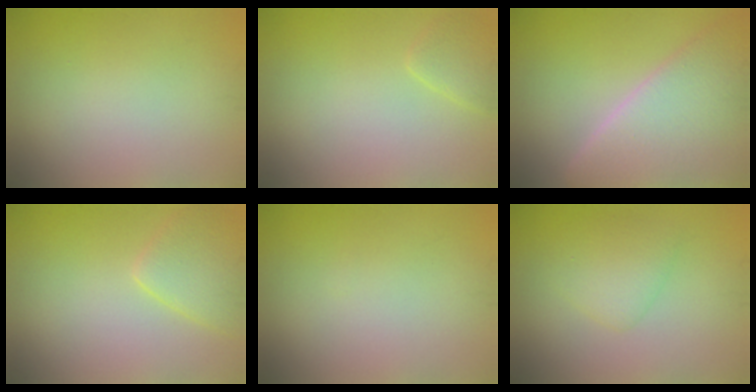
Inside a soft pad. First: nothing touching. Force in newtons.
{"total": 1.5, "press": 1.5, "slide": 0.1}
{"total": 10.8, "press": 10.8, "slide": 0.8}
{"total": 3.4, "press": 3.4, "slide": 0.3}
{"total": 0.0}
{"total": 2.5, "press": 2.5, "slide": 0.1}